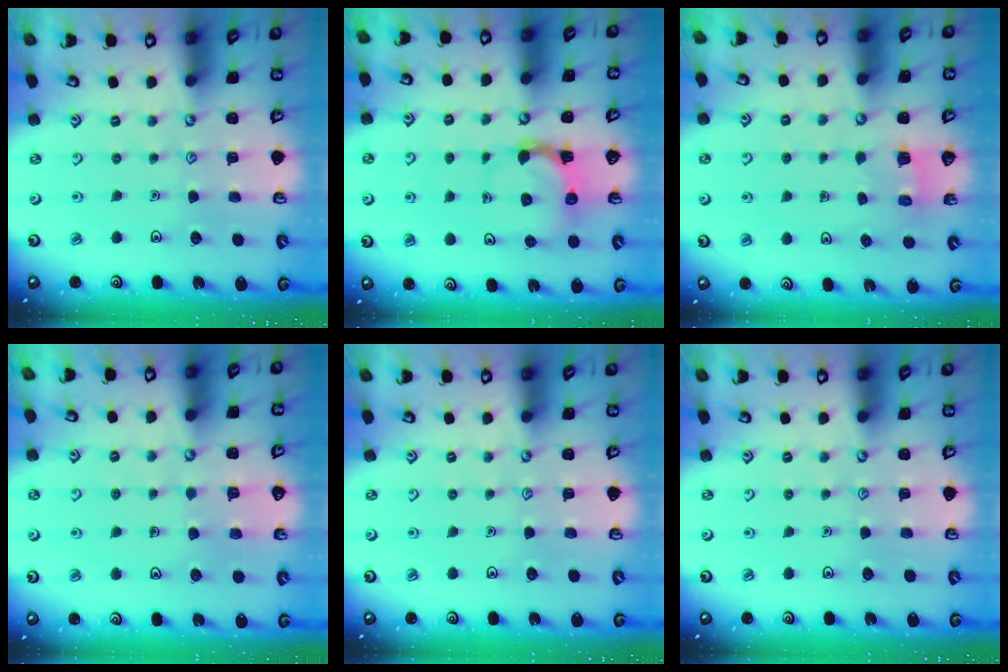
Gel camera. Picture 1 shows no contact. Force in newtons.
{"total": 5.7, "press": 5.6, "slide": 1.1}
{"total": 3.3, "press": 3.3, "slide": 0.1}
{"total": 3.5, "press": 3.5, "slide": 0.3}
{"total": 0.0}
{"total": 0.0}